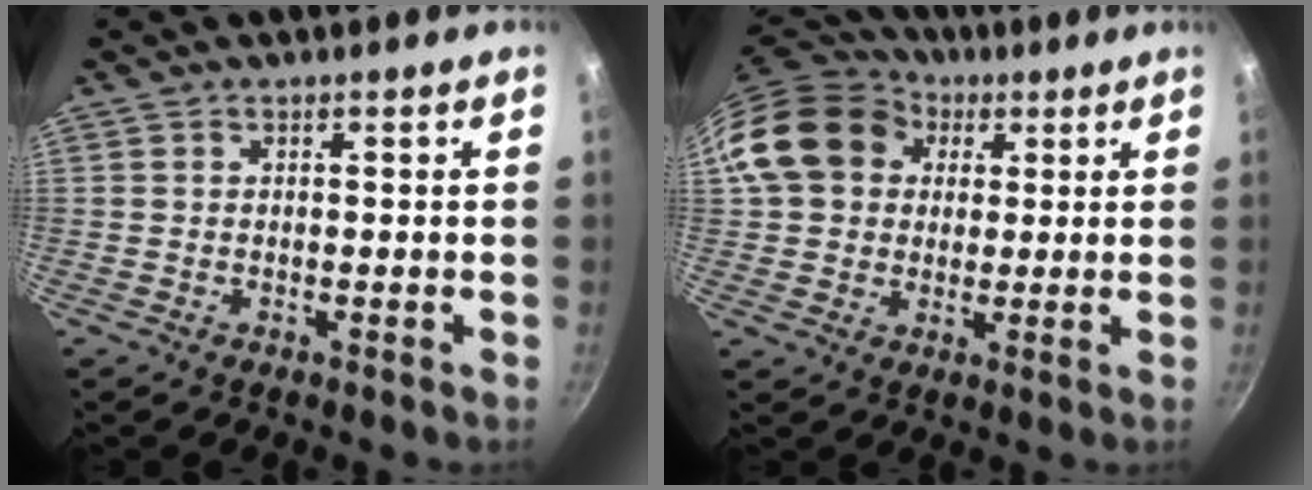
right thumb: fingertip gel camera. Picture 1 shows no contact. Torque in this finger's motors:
{"motor_torque": [0.85, 2.38, 0.60, 0.30, 0.17]}